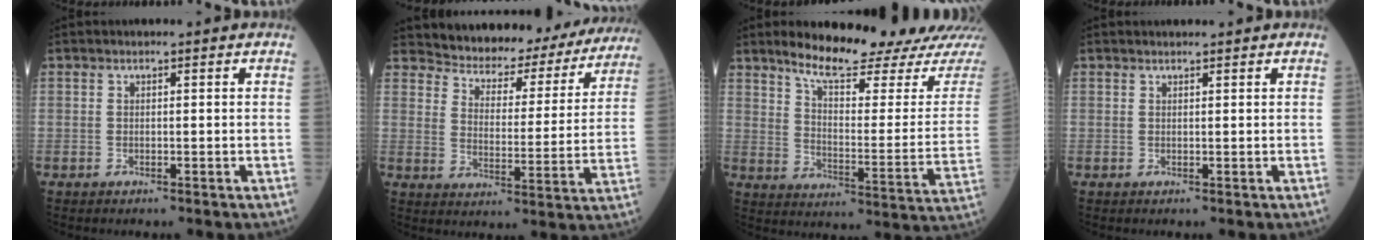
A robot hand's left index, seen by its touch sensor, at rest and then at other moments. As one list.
[{"total": 19.8, "force": [18.5, 5.7, 4.1], "torque": [-0.041, -0.034, 0.219]}, {"total": 18.3, "force": [16.4, 1.2, 8.0], "torque": [-0.112, -0.070, 0.220]}, {"total": 1.2, "force": [1.1, 0.0, 0.4], "torque": [-0.005, 0.010, 0.020]}]